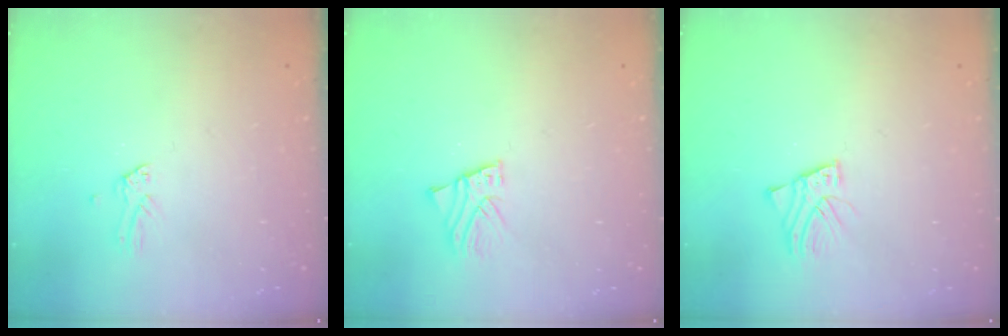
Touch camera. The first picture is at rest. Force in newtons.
{"total": 2.3, "press": 2.3, "slide": 0.2}
{"total": 2.6, "press": 2.6, "slide": 0.1}